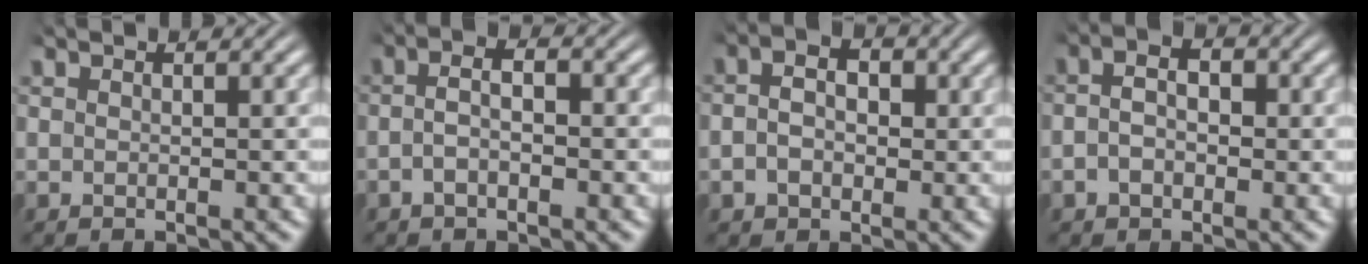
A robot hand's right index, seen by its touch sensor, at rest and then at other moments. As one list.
[{"total": 2.7, "force": [-0.8, 1.0, 2.3], "torque": [-0.041, -0.002, -0.017]}, {"total": 3.9, "force": [0.0, 2.9, 2.5], "torque": [-0.044, 0.001, -0.003]}, {"total": 3.4, "force": [-0.2, 2.3, 2.5], "torque": [-0.041, 0.000, -0.008]}]